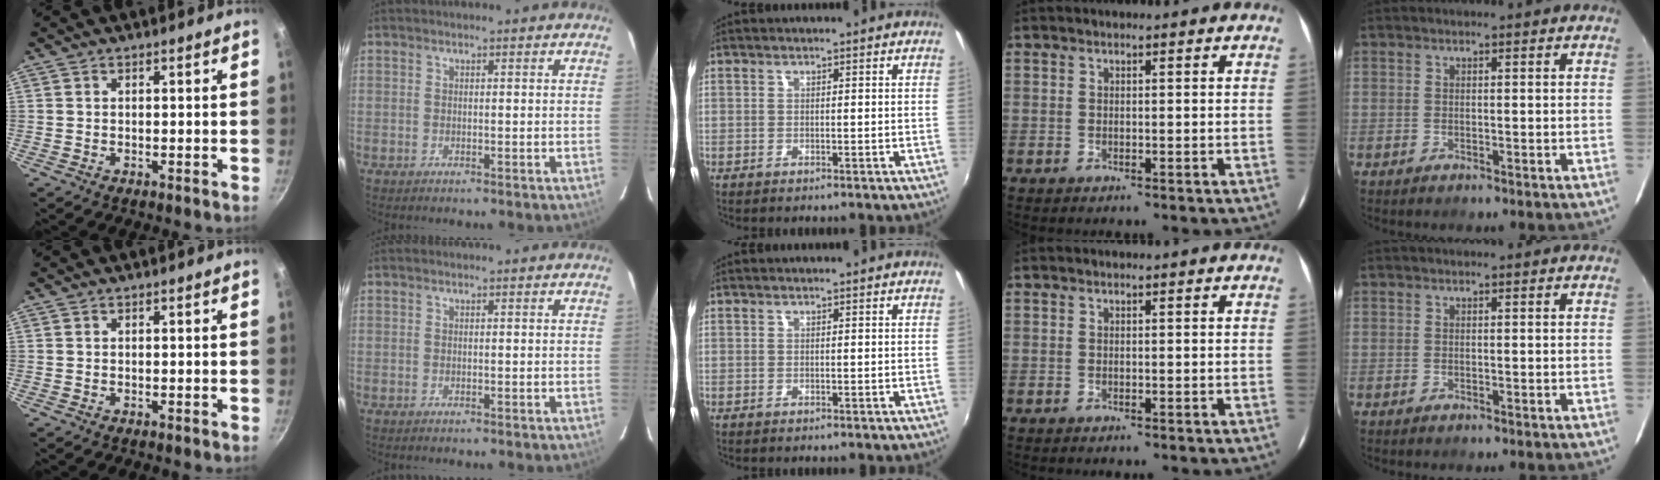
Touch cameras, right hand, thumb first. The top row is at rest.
{}